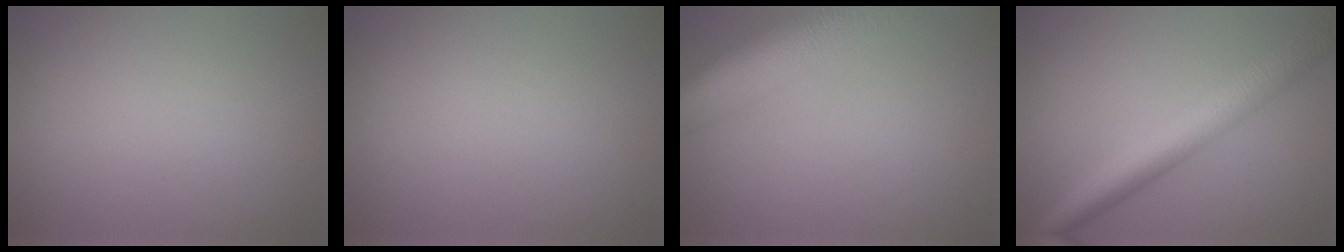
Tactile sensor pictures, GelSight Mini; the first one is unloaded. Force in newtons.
{"total": 0.0}
{"total": 10.1, "press": 10.1, "slide": 0.7}
{"total": 5.9, "press": 5.9, "slide": 0.1}